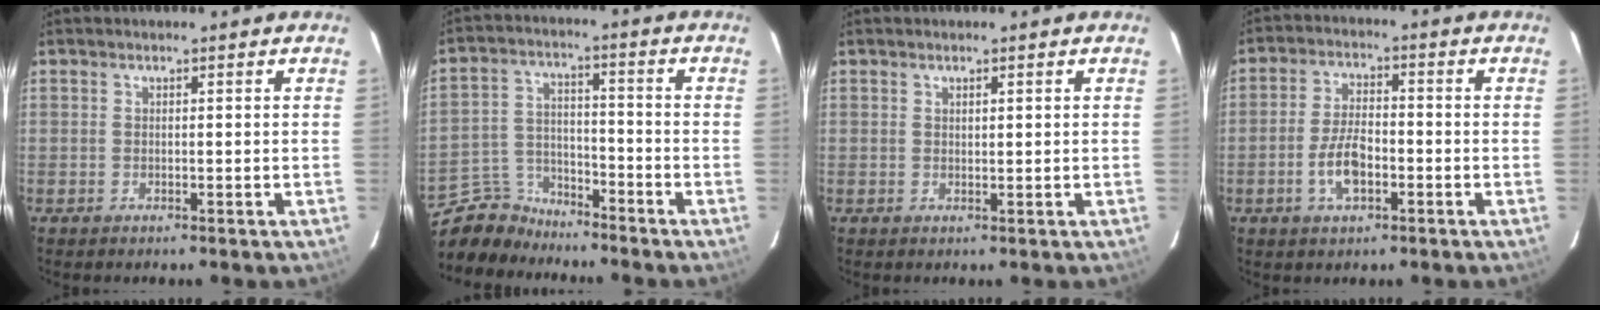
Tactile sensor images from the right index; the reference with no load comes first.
{"total": 7.9, "force": [-7.2, 3.4, 0.1], "torque": [-0.024, 0.030, -0.139]}
{"total": 0.8, "force": [0.6, 0.2, 0.6], "torque": [-0.009, 0.002, 0.011]}
{"total": 7.0, "force": [-2.6, 3.2, 5.7], "torque": [-0.116, 0.004, -0.045]}